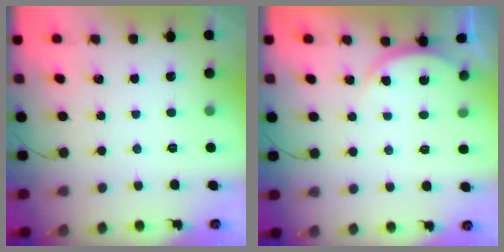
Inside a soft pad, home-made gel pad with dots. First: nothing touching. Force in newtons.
{"total": 2.4, "press": 2.4, "slide": 0.3}